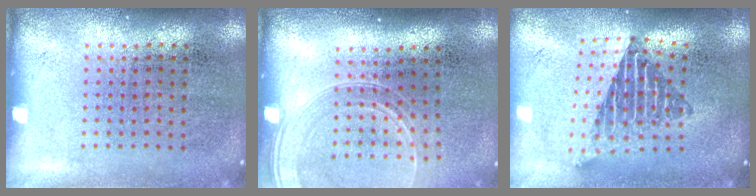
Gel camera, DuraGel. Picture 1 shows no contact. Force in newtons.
{"total": 1.7, "press": 1.6, "slide": 0.6}
{"total": 2.0, "press": 1.6, "slide": 1.3}